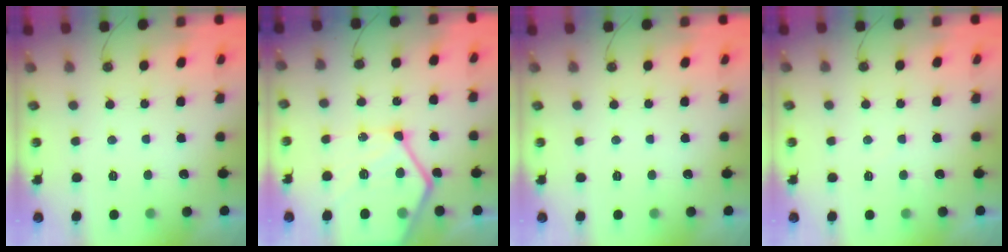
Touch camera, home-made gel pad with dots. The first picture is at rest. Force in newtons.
{"total": 19.5, "press": 19.4, "slide": 1.8}
{"total": 0.0}
{"total": 3.1, "press": 3.1, "slide": 0.4}